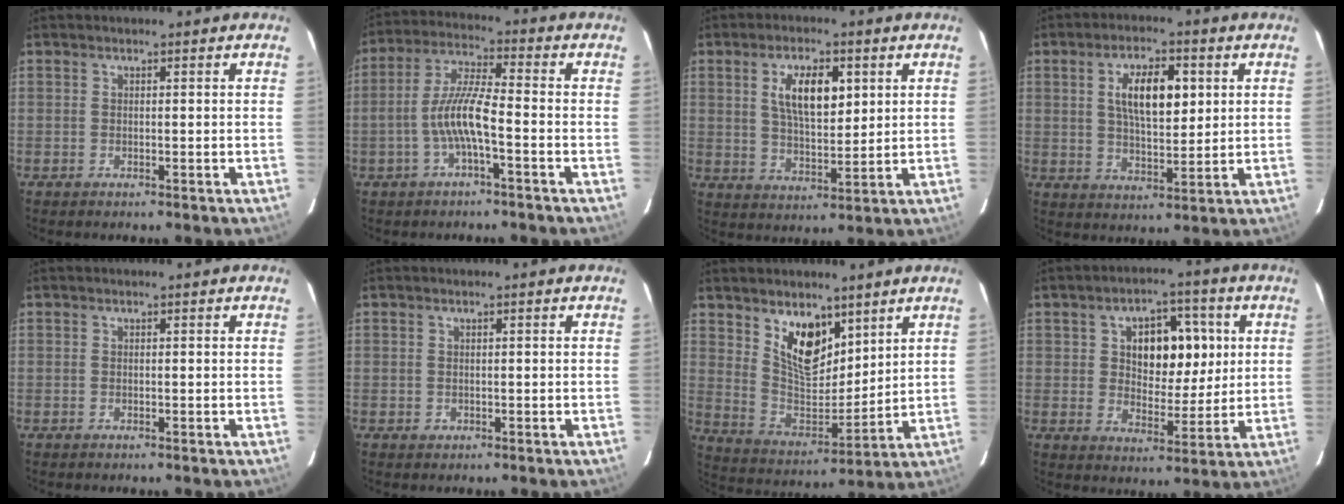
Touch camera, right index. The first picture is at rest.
{"total": 8.4, "force": [-2.7, 1.1, 7.8], "torque": [-0.168, 0.009, -0.050]}
{"total": 9.5, "force": [3.3, 4.0, 8.0], "torque": [-0.144, 0.007, 0.062]}
{"total": 10.1, "force": [2.8, 4.1, 8.7], "torque": [-0.155, 0.010, 0.052]}
{"total": 0.0}
{"total": 0.9, "force": [-0.1, 0.9, 0.1], "torque": [0.003, 0.000, 0.000]}
{"total": 12.3, "force": [7.4, 6.3, 7.5], "torque": [-0.131, -0.008, 0.147]}
{"total": 11.1, "force": [2.8, 7.0, 8.2], "torque": [-0.132, 0.016, 0.048]}